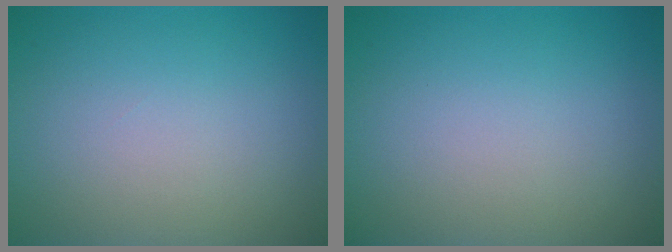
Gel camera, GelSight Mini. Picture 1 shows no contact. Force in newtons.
{"total": 0.0}